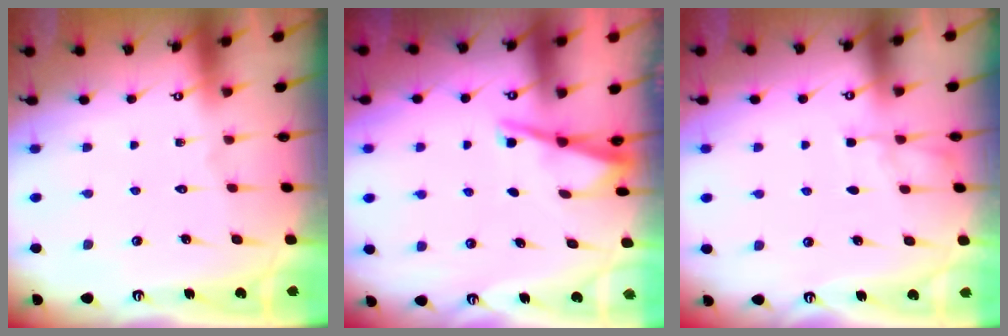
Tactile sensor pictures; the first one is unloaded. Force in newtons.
{"total": 2.9, "press": 2.9, "slide": 0.2}
{"total": 3.3, "press": 3.3, "slide": 0.6}